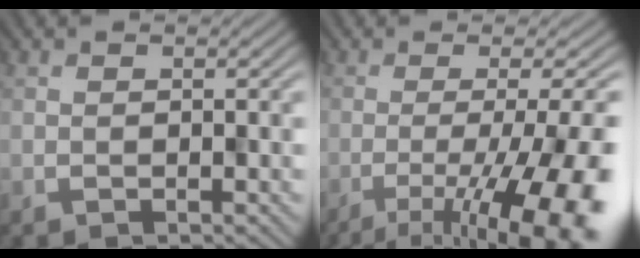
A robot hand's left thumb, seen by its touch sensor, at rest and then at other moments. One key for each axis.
{"total": 14.7, "fx": -6.5, "fy": 4.0, "fz": 12.6, "tx": -0.154, "ty": -0.010, "tz": -0.089}